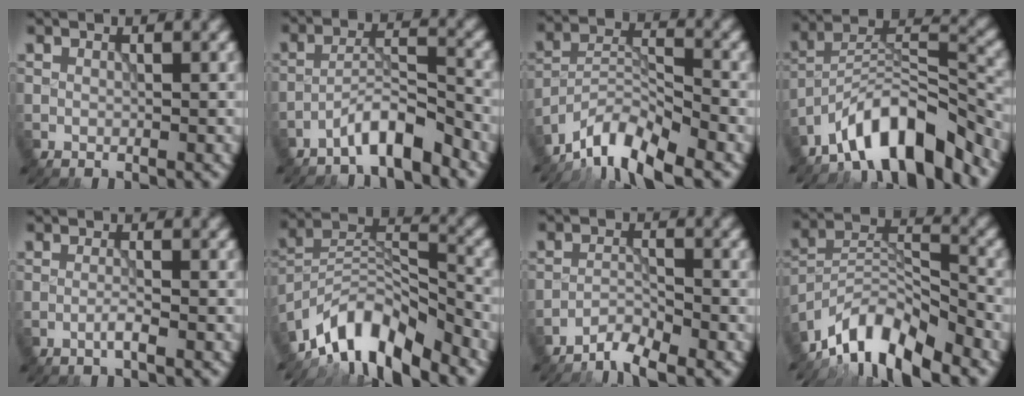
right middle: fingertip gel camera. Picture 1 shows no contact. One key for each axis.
{"total": 4.5, "fx": -3.6, "fy": 0.7, "fz": 2.6, "tx": -0.043, "ty": 0.011, "tz": -0.073}
{"total": 7.8, "fx": -6.5, "fy": 2.0, "fz": 3.8, "tx": -0.058, "ty": -0.002, "tz": -0.132}
{"total": 9.9, "fx": -7.5, "fy": 2.9, "fz": 5.7, "tx": -0.080, "ty": 0.013, "tz": -0.142}
{"total": 1.3, "fx": -0.7, "fy": 0.1, "fz": 1.1, "tx": -0.018, "ty": 0.005, "tz": -0.017}
{"total": 10.3, "fx": -7.9, "fy": 3.5, "fz": 5.6, "tx": -0.088, "ty": 0.004, "tz": -0.159}
{"total": 2.9, "fx": -2.6, "fy": 0.3, "fz": 1.2, "tx": -0.021, "ty": 0.000, "tz": -0.057}
{"total": 9.5, "fx": -7.7, "fy": 2.9, "fz": 4.7, "tx": -0.073, "ty": 0.002, "tz": -0.155}